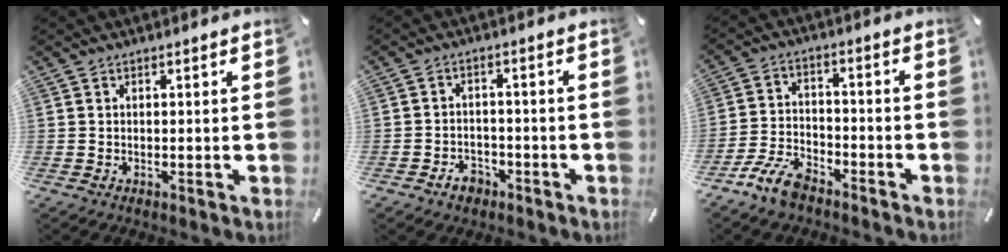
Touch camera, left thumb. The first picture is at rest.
{"total": 4.5, "force": [-2.8, 3.2, 1.5], "torque": [-0.029, 0.013, -0.053]}
{"total": 9.2, "force": [-7.1, 3.9, 4.4], "torque": [-0.096, 0.033, -0.136]}